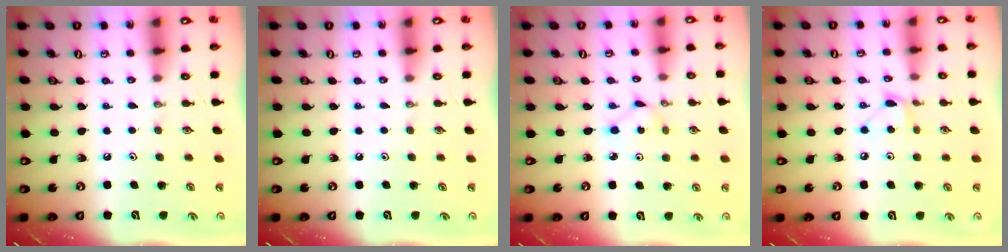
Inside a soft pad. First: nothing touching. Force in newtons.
{"total": 0.0}
{"total": 1.5, "press": 1.5, "slide": 0.2}
{"total": 5.4, "press": 5.4, "slide": 0.6}